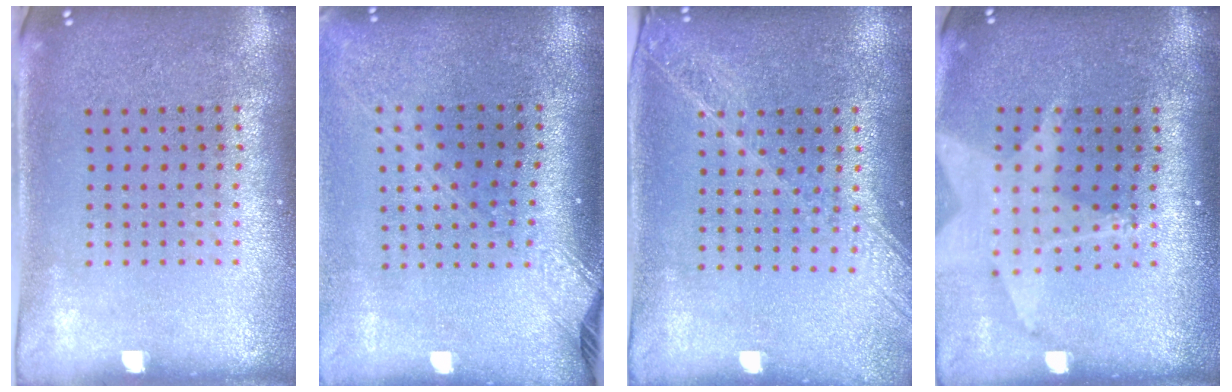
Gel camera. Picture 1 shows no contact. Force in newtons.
{"total": 2.2, "press": 1.7, "slide": 1.4}
{"total": 1.7, "press": 1.5, "slide": 0.8}
{"total": 1.8, "press": 1.5, "slide": 1.1}